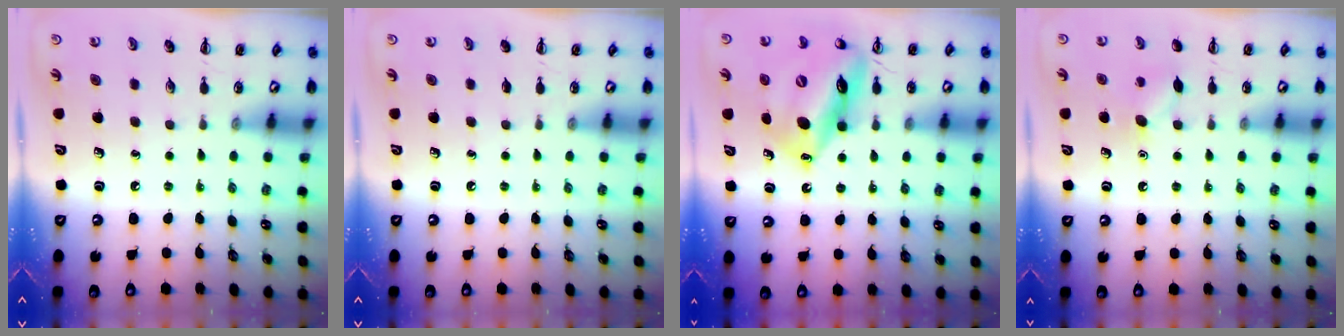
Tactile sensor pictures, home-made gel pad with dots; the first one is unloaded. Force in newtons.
{"total": 0.0}
{"total": 16.5, "press": 16.2, "slide": 2.7}
{"total": 7.5, "press": 7.3, "slide": 1.8}